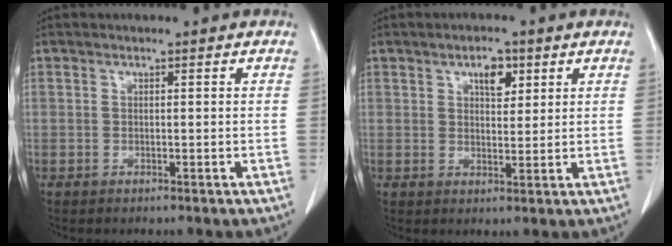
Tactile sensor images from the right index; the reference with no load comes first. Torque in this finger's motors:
{"motor_torque": [0.35, 0.35, 0.06, 0.04]}